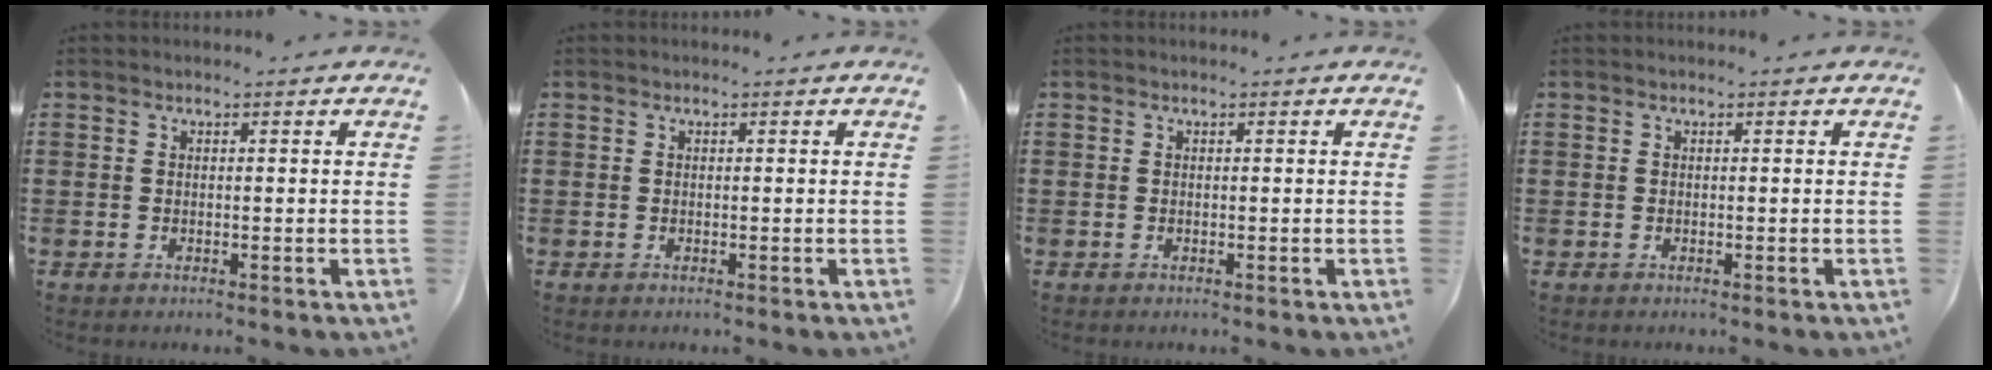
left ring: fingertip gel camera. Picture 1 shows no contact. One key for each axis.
{"total": 0.0}
{"total": 0.0}
{"total": 0.0}